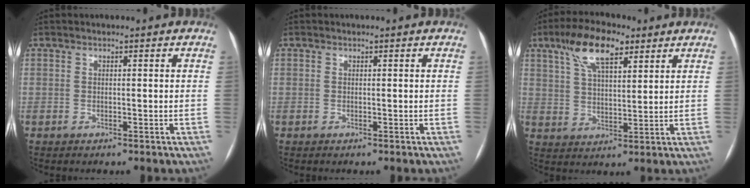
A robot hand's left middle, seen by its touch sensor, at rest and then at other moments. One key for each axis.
{"total": 0.0}
{"total": 10.2, "fx": 6.0, "fy": 3.5, "fz": 7.4, "tx": -0.145, "ty": 0.021, "tz": 0.112}